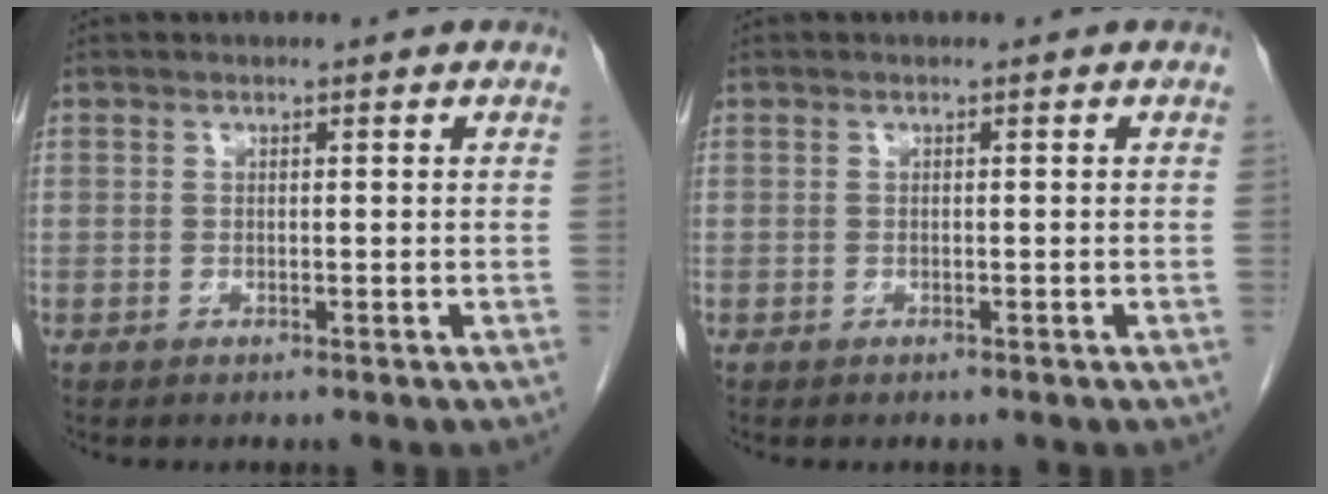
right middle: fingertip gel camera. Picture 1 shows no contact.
{"total": 0.0}